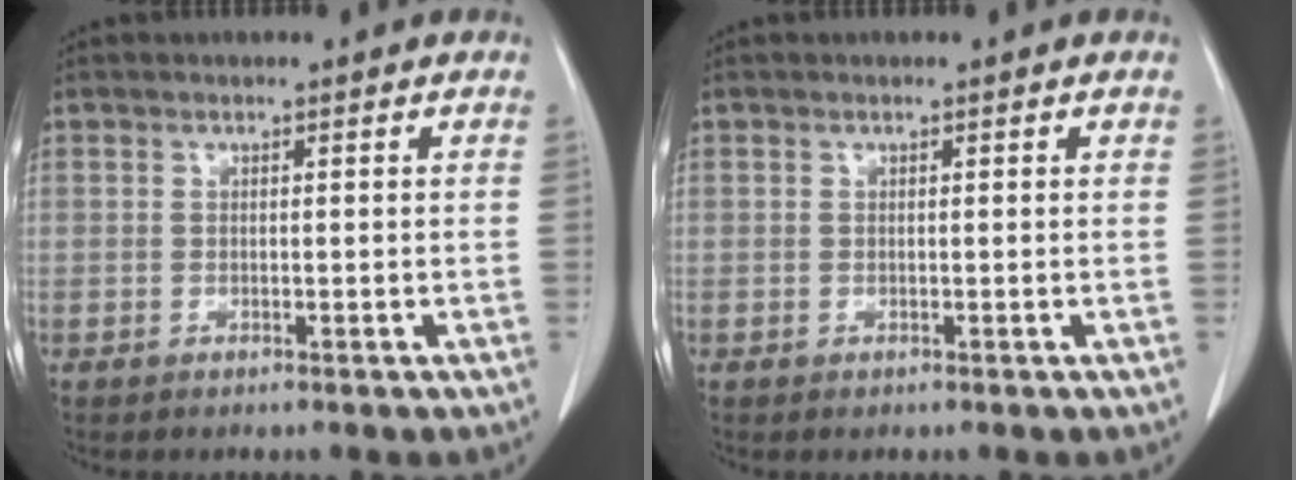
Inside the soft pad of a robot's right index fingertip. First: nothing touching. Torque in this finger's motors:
{"motor_torque": [-0.04, -0.01, -0.04, -0.01]}